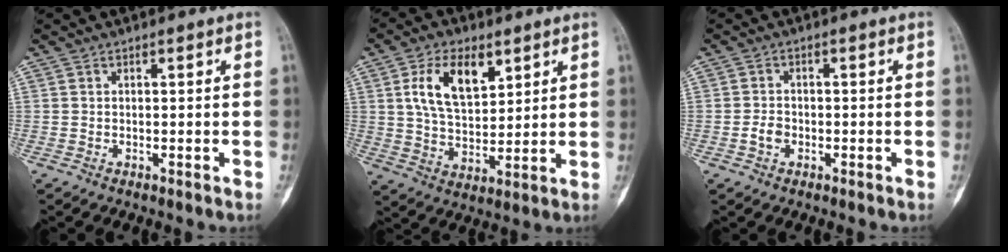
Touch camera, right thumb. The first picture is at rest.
{"total": 11.8, "force": [4.9, 6.5, 8.5], "torque": [-0.135, -0.017, 0.095]}
{"total": 2.4, "force": [-0.9, 1.8, 1.4], "torque": [-0.020, 0.008, -0.018]}